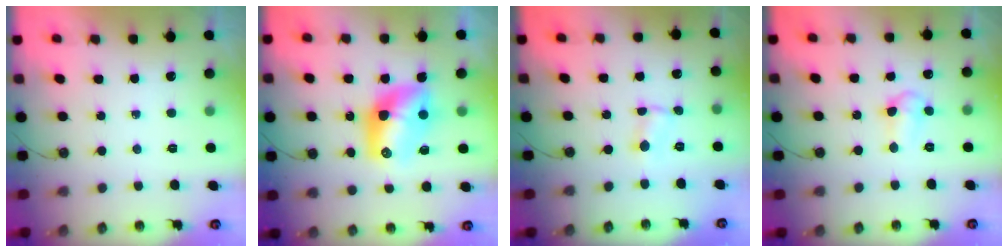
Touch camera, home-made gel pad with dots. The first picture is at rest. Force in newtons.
{"total": 11.7, "press": 11.6, "slide": 1.0}
{"total": 1.2, "press": 1.2, "slide": 0.2}
{"total": 6.0, "press": 4.8, "slide": 3.6}